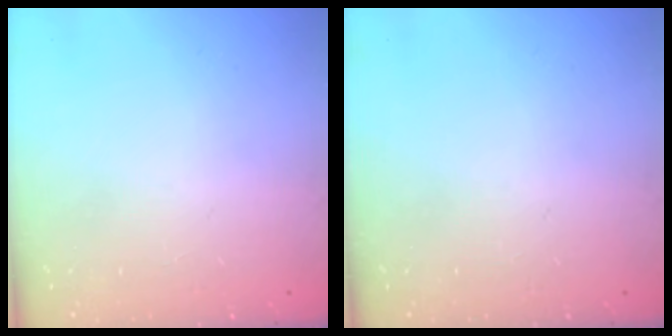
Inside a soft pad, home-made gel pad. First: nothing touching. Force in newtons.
{"total": 0.0}